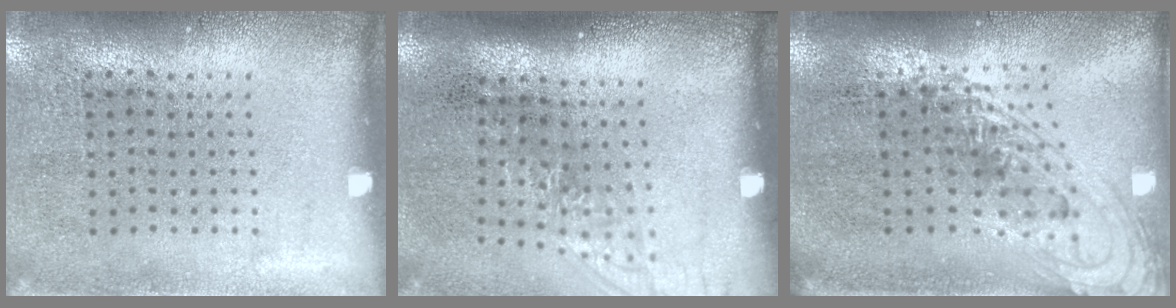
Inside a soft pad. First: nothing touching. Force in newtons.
{"total": 1.2, "press": 1.0, "slide": 0.7}
{"total": 1.7, "press": 1.3, "slide": 1.0}